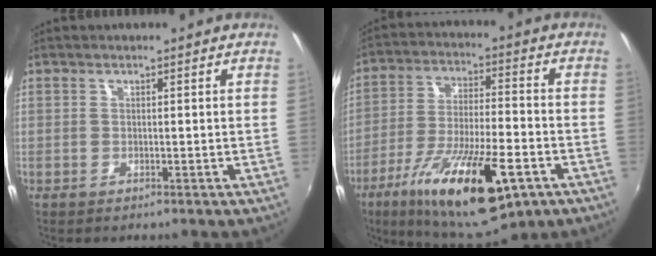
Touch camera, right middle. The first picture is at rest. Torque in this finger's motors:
{"motor_torque": [1.87, -0.27, 0.42, 0.21]}